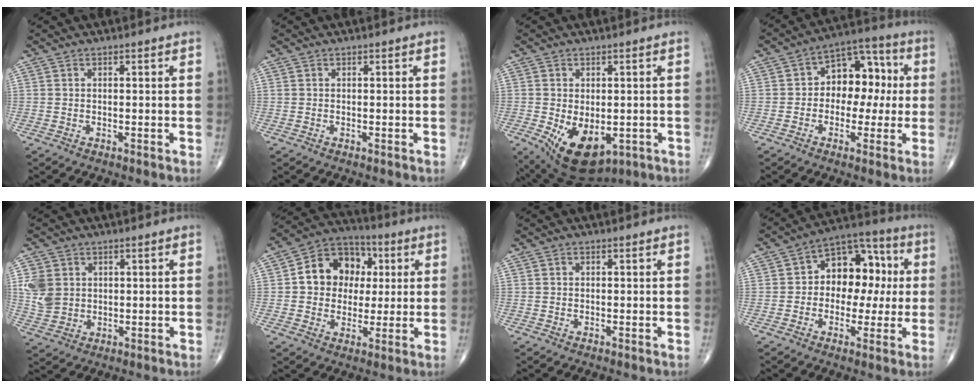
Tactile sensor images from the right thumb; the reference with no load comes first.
{"total": 0.0}
{"total": 11.7, "force": [-3.4, 6.9, 8.7], "torque": [-0.129, -0.010, -0.032]}
{"total": 11.5, "force": [0.4, 8.1, 8.1], "torque": [-0.072, 0.036, -0.007]}
{"total": 6.8, "force": [1.5, 5.7, 3.4], "torque": [-0.055, -0.005, 0.040]}
{"total": 13.3, "force": [2.2, 10.9, 7.4], "torque": [-0.072, 0.013, 0.028]}
{"total": 0.0}
{"total": 13.6, "force": [1.1, 9.5, 9.7], "torque": [-0.088, 0.033, 0.003]}